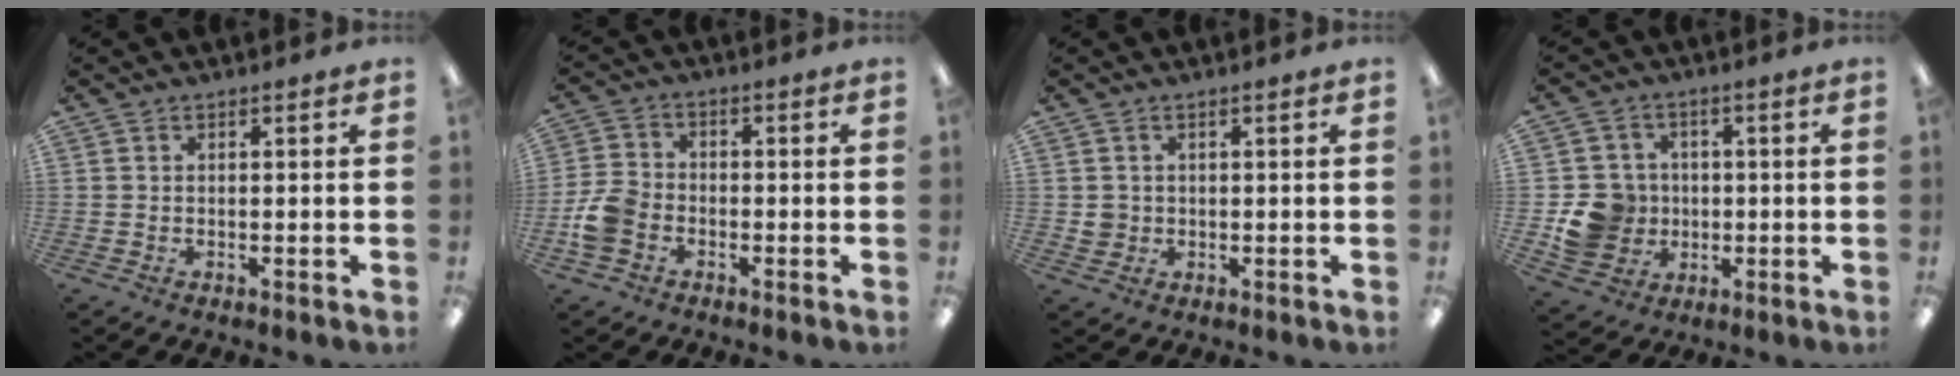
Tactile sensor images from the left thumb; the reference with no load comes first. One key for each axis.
{"total": 6.8, "fx": -2.5, "fy": 5.2, "fz": 3.7, "tx": -0.076, "ty": 0.017, "tz": -0.044}
{"total": 2.3, "fx": 0.4, "fy": 2.2, "fz": 0.6, "tx": -0.013, "ty": 0.003, "tz": 0.008}
{"total": 9.5, "fx": -1.1, "fy": 9.1, "fz": 2.6, "tx": -0.059, "ty": 0.012, "tz": -0.011}